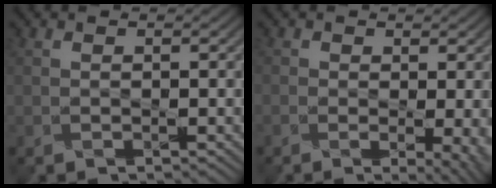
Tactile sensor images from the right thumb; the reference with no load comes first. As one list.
[{"total": 5.6, "force": [-1.2, 2.4, 5.0], "torque": [-0.055, -0.008, -0.006]}]